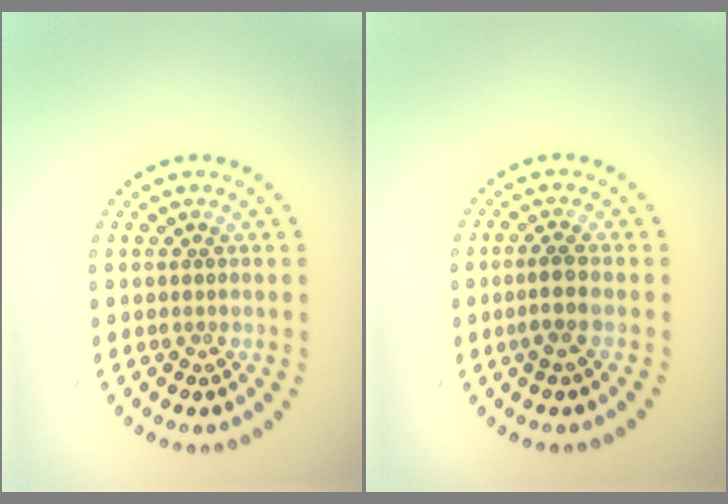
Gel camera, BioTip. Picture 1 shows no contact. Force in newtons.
{"total": 1.9, "press": 1.4, "slide": 1.3}